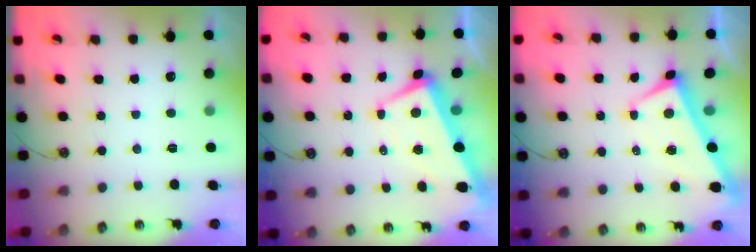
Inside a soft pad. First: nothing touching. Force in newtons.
{"total": 1.7, "press": 1.3, "slide": 1.0}
{"total": 2.3, "press": 2.2, "slide": 0.5}